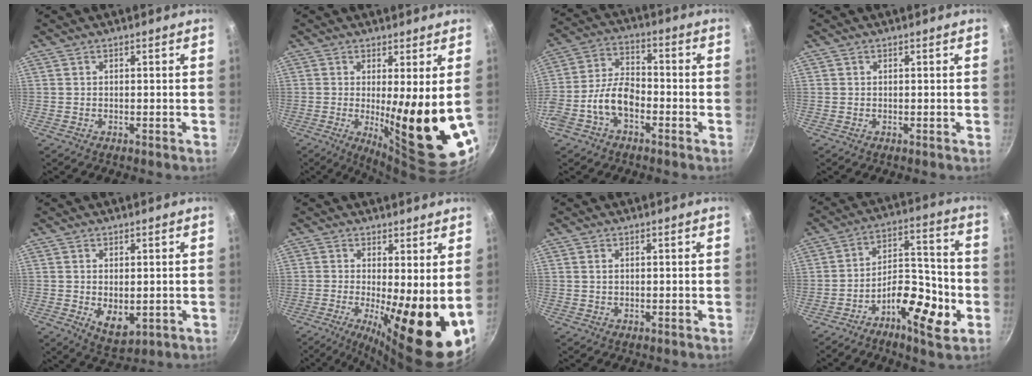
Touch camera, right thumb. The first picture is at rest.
{"total": 15.1, "force": [-0.2, 2.6, 14.9], "torque": [-0.201, -0.038, 0.009]}
{"total": 9.5, "force": [-3.8, 5.5, 6.7], "torque": [-0.120, 0.047, -0.080]}
{"total": 0.0}
{"total": 6.4, "force": [-0.5, 3.7, 5.1], "torque": [-0.074, -0.016, 0.005]}
{"total": 15.0, "force": [-1.4, 3.9, 14.4], "torque": [-0.195, -0.020, -0.018]}
{"total": 1.0, "force": [0.3, 0.6, 0.7], "torque": [-0.013, 0.001, 0.005]}
{"total": 14.3, "force": [-6.0, 5.8, 11.6], "torque": [-0.163, 0.054, -0.100]}